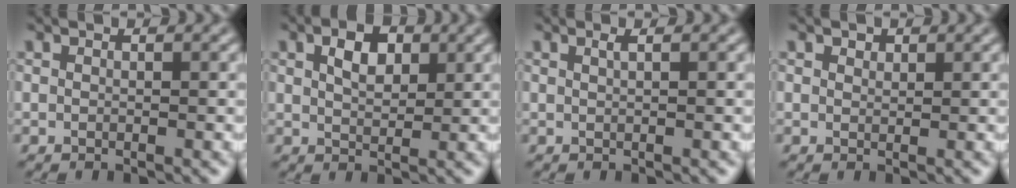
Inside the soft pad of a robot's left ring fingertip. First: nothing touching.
{"total": 3.0, "force": [1.3, 1.7, 2.1], "torque": [-0.040, 0.006, 0.021]}
{"total": 0.8, "force": [0.4, 0.2, 0.7], "torque": [-0.008, 0.001, 0.006]}
{"total": 0.9, "force": [0.7, 0.5, 0.2], "torque": [-0.004, -0.001, 0.010]}